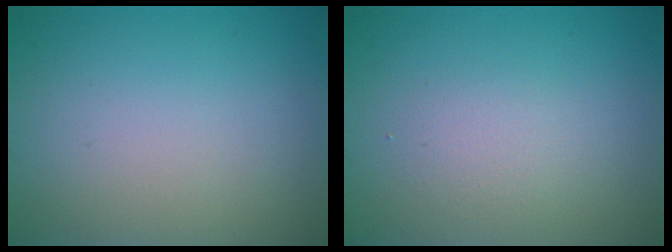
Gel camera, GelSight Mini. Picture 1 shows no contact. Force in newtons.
{"total": 1.6, "press": 1.6, "slide": 0.0}